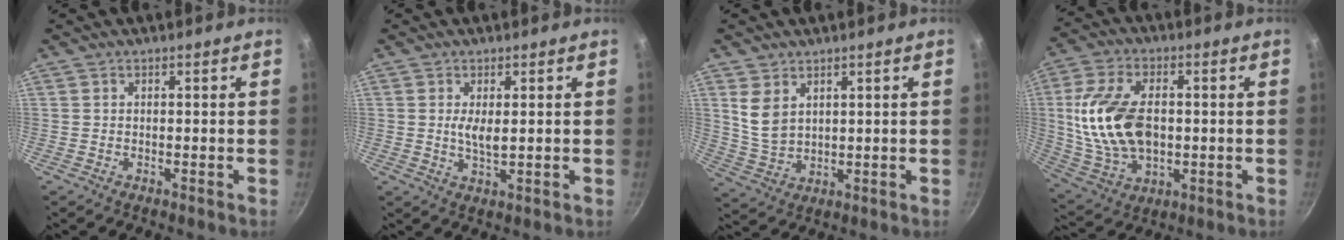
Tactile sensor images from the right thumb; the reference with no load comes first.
{"total": 3.4, "force": [0.5, 1.2, 3.1], "torque": [-0.055, -0.007, 0.013]}
{"total": 6.3, "force": [2.9, 4.1, 3.9], "torque": [-0.066, -0.026, 0.065]}
{"total": 17.7, "force": [0.6, 11.1, 13.9], "torque": [-0.258, 0.008, 0.021]}